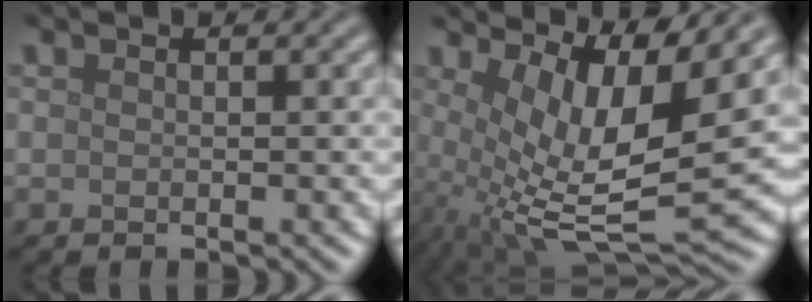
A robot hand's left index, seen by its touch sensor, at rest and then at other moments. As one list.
[{"total": 11.3, "force": [2.4, 3.5, 10.4], "torque": [-0.193, -0.007, 0.055]}]